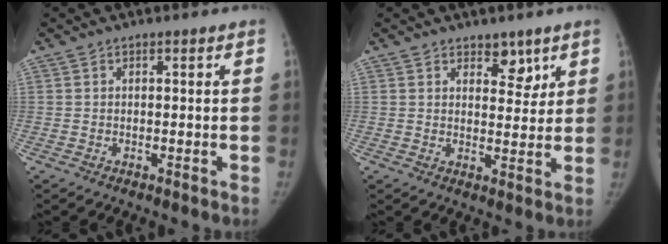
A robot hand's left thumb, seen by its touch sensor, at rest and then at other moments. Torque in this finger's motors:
{"motor_torque": [0.36, 0.00, 0.50, -0.39, 0.07]}